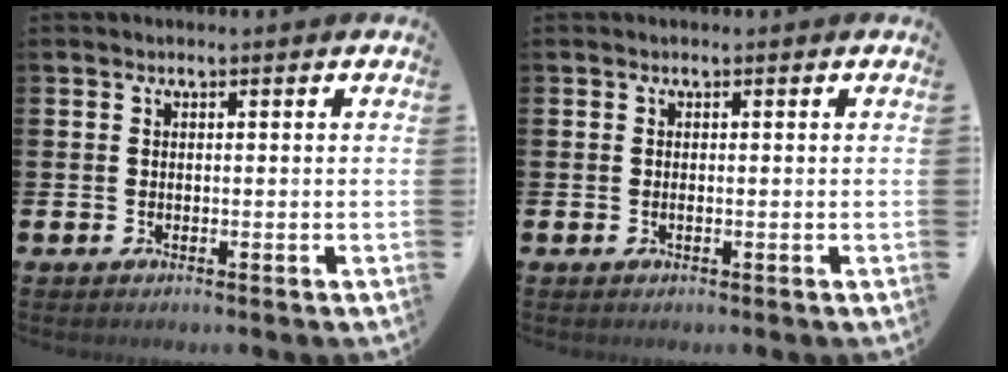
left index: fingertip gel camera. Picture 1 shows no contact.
{"total": 0.0}